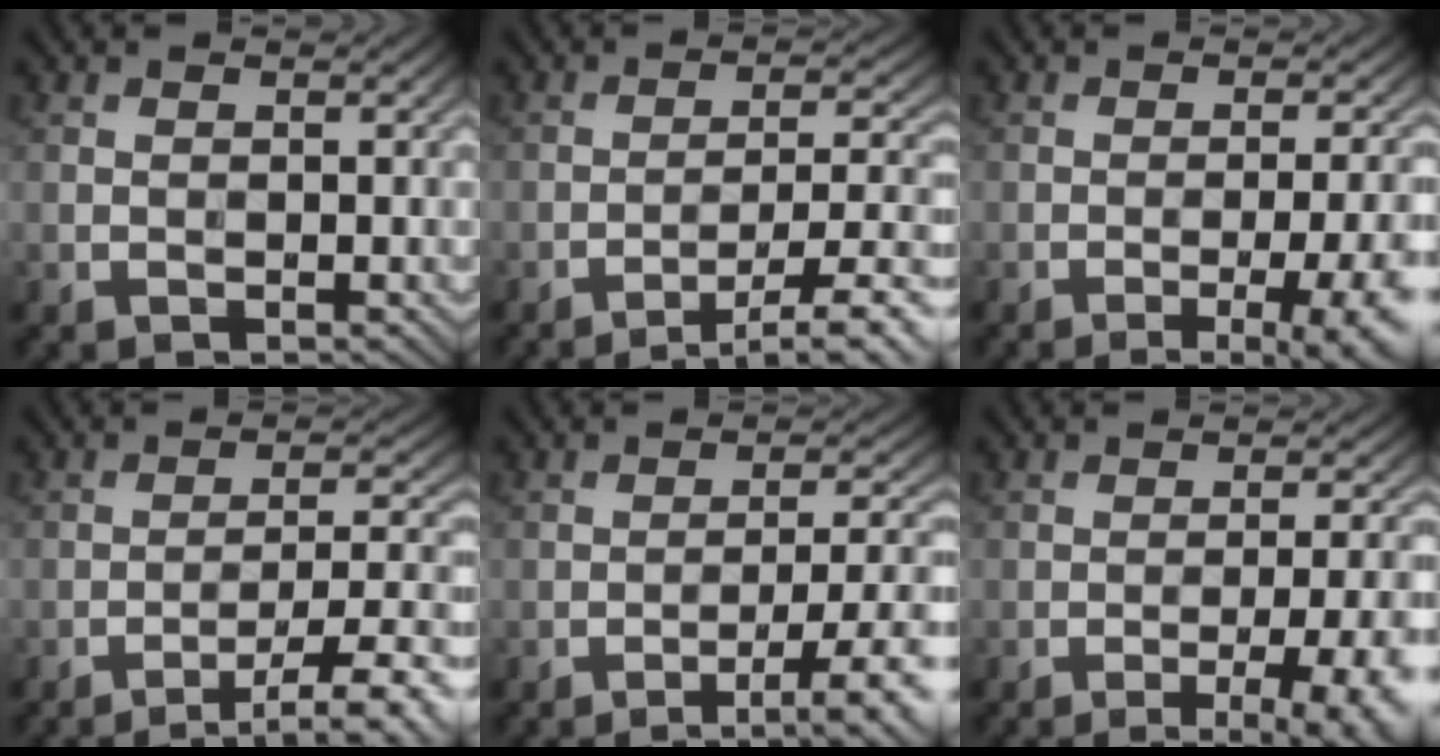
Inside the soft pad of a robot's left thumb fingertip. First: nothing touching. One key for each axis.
{"total": 9.7, "fx": -6.2, "fy": 2.3, "fz": 7.1, "tx": -0.114, "ty": 0.010, "tz": -0.085}
{"total": 10.8, "fx": -4.3, "fy": 3.4, "fz": 9.3, "tx": -0.093, "ty": 0.010, "tz": -0.054}
{"total": 10.6, "fx": -6.4, "fy": 2.8, "fz": 8.0, "tx": -0.123, "ty": 0.011, "tz": -0.084}
{"total": 7.5, "fx": -3.6, "fy": 1.7, "fz": 6.3, "tx": -0.099, "ty": 0.001, "tz": -0.048}
{"total": 11.4, "fx": -5.4, "fy": 3.2, "fz": 9.4, "tx": -0.102, "ty": 0.015, "tz": -0.070}